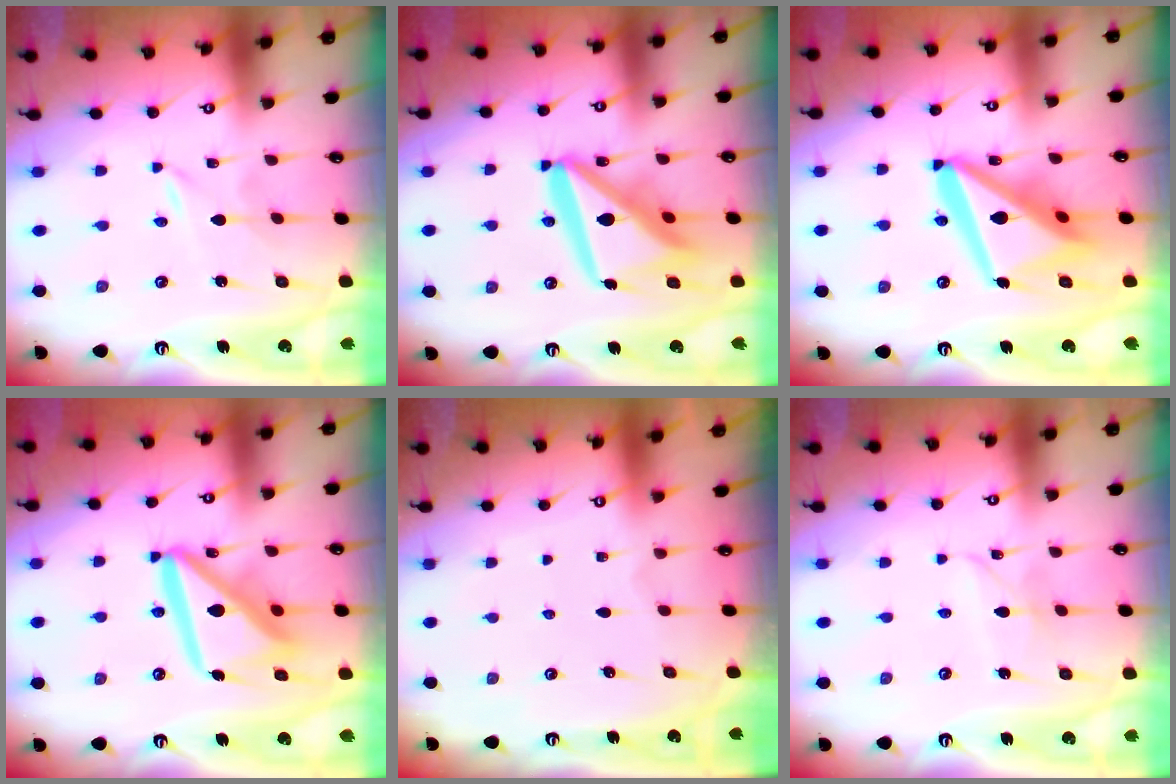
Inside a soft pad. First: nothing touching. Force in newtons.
{"total": 18.0, "press": 17.9, "slide": 2.1}
{"total": 19.7, "press": 19.6, "slide": 2.1}
{"total": 16.7, "press": 16.6, "slide": 1.9}
{"total": 0.0}
{"total": 3.3, "press": 3.3, "slide": 0.3}